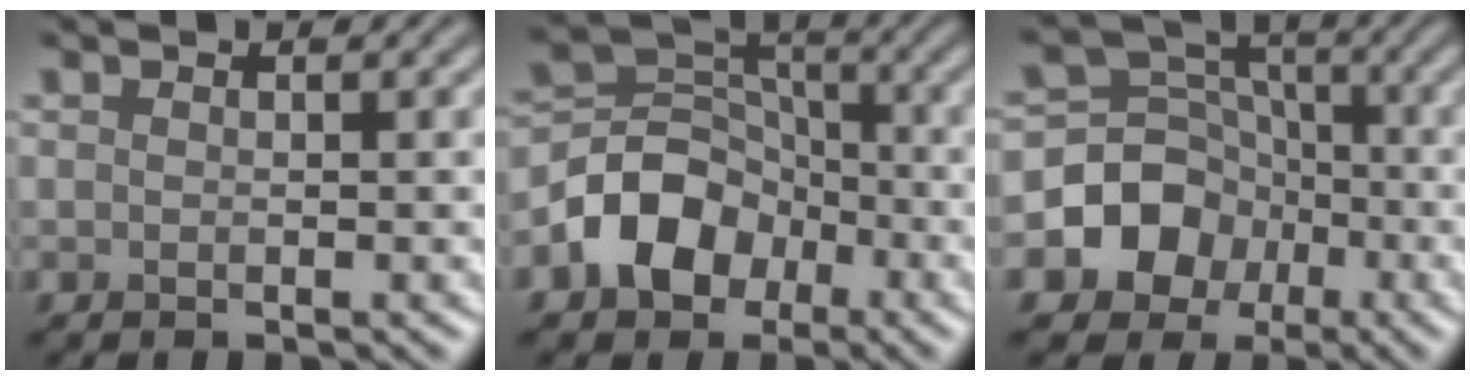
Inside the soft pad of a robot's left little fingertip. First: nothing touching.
{"total": 6.5, "force": [-3.0, 4.9, 3.0], "torque": [-0.044, 0.005, -0.063]}
{"total": 7.2, "force": [-2.7, 6.3, 2.3], "torque": [-0.014, 0.018, -0.078]}